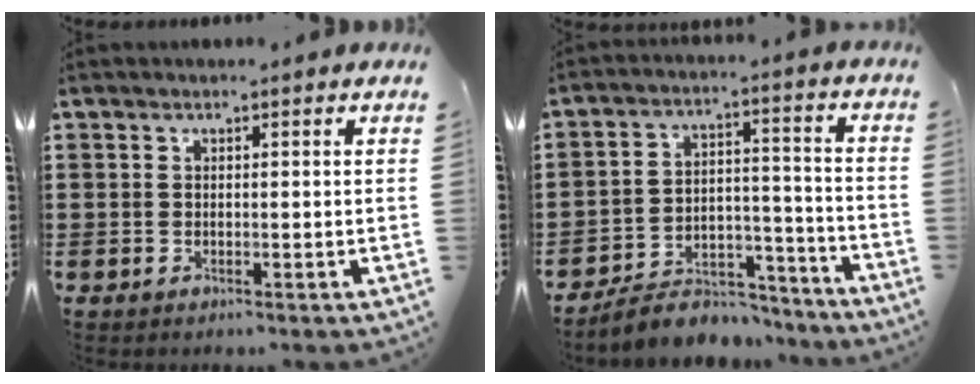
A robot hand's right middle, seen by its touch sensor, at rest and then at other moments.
{"total": 7.1, "force": [-6.6, 2.2, 1.7], "torque": [-0.028, 0.020, -0.125]}